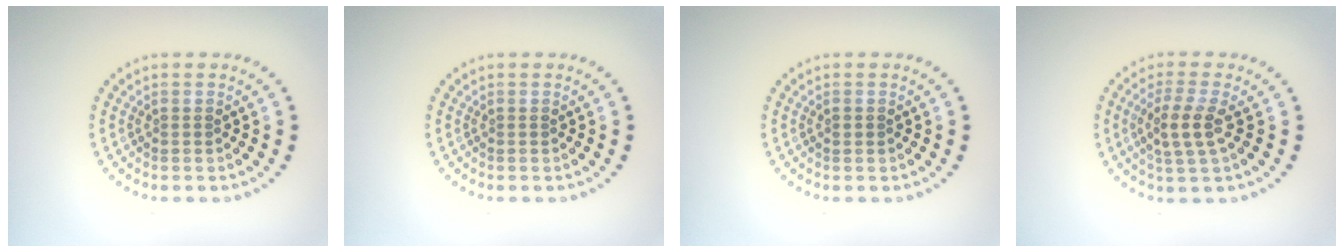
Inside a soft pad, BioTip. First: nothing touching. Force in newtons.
{"total": 0.0}
{"total": 0.5, "press": 0.5, "slide": 0.1}
{"total": 3.0, "press": 2.6, "slide": 1.4}